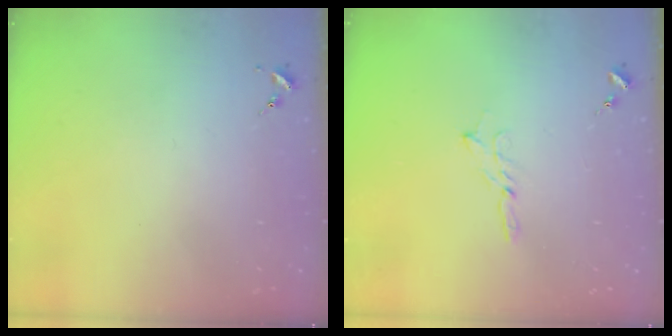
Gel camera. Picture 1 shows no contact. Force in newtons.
{"total": 2.0, "press": 2.0, "slide": 0.2}